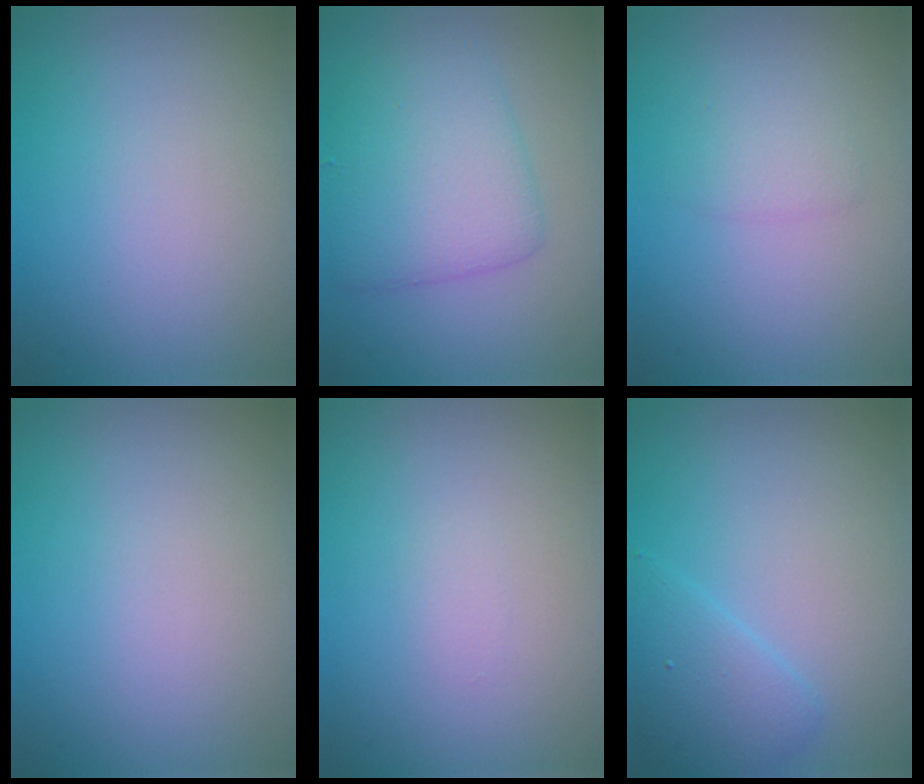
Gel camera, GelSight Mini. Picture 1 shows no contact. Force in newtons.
{"total": 5.3, "press": 5.3, "slide": 0.2}
{"total": 1.4, "press": 1.4, "slide": 0.0}
{"total": 0.0}
{"total": 0.5, "press": 0.5, "slide": 0.0}
{"total": 2.7, "press": 2.7, "slide": 0.2}